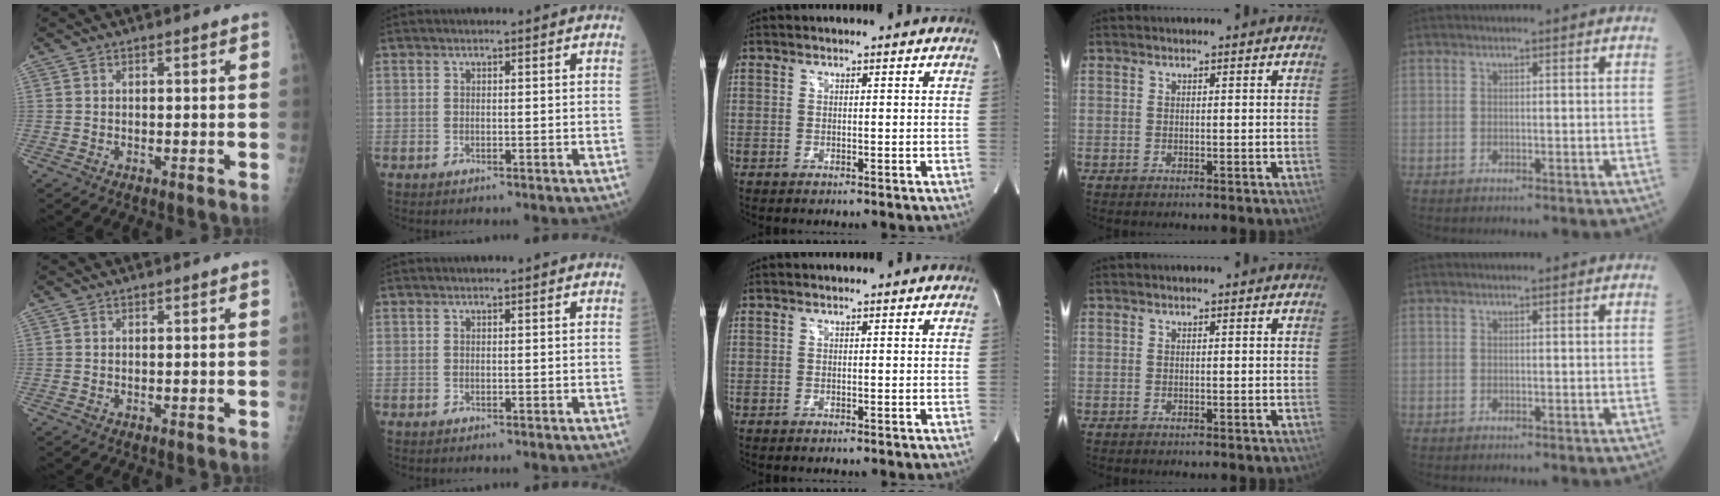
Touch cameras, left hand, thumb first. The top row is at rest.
{}